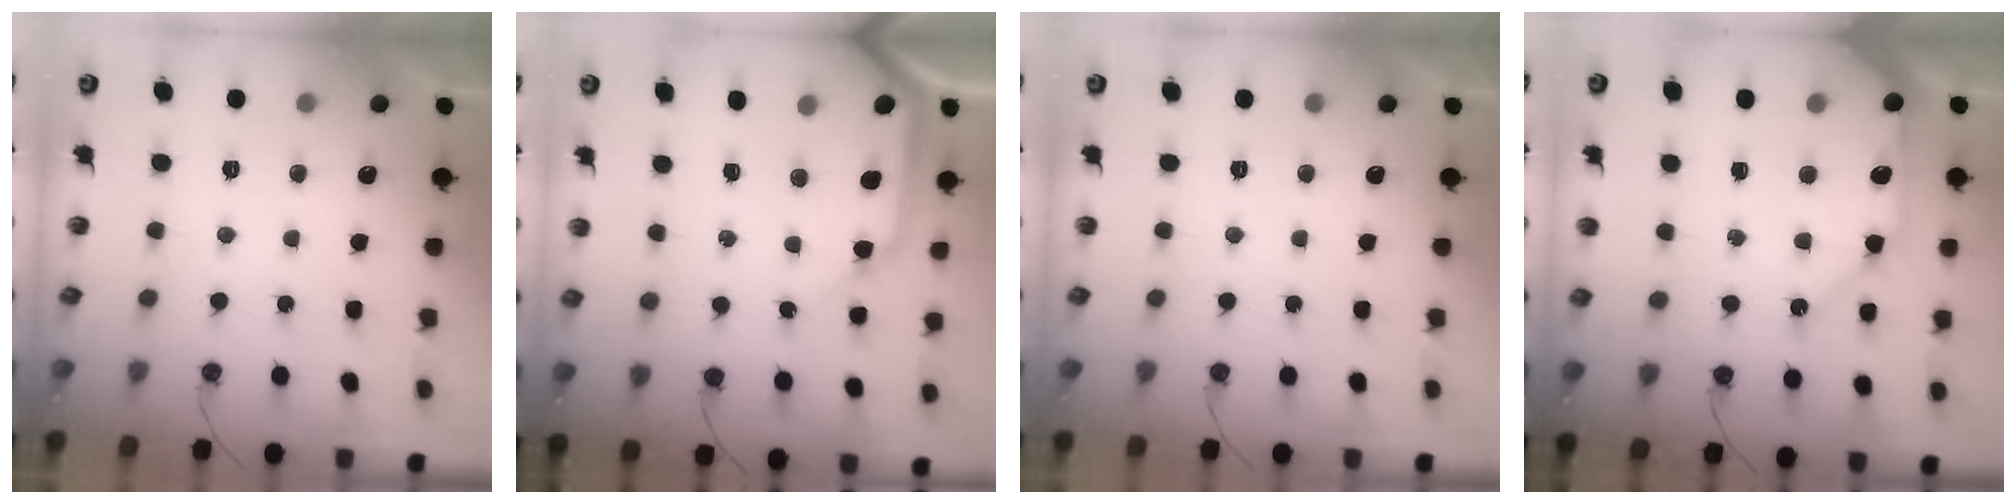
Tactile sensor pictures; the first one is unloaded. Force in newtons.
{"total": 12.7, "press": 12.6, "slide": 2.0}
{"total": 0.0}
{"total": 13.2, "press": 13.0, "slide": 1.9}